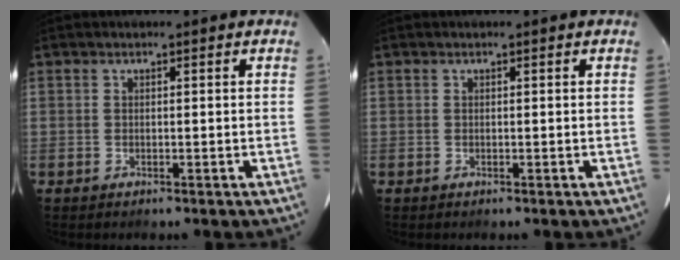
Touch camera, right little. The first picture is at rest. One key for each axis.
{"total": 0.0}